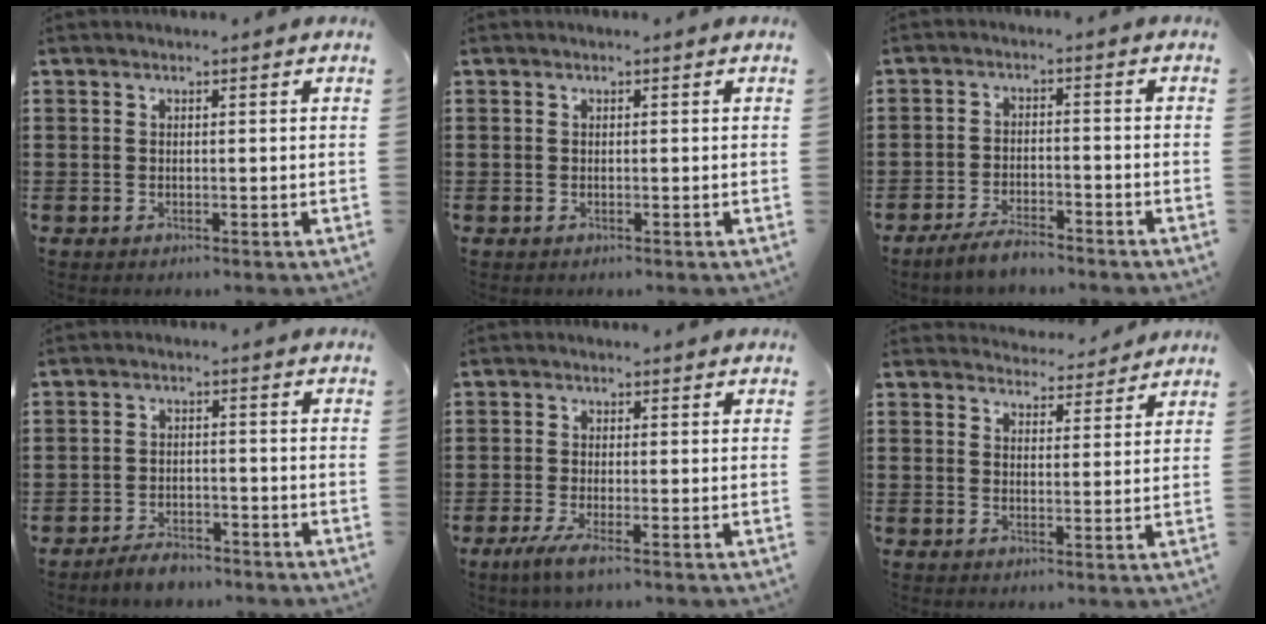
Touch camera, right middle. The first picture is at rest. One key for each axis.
{"total": 0.0}
{"total": 4.0, "fx": -3.6, "fy": 0.8, "fz": 1.7, "tx": -0.042, "ty": 0.000, "tz": -0.073}
{"total": 3.4, "fx": -3.2, "fy": 0.9, "fz": 0.9, "tx": -0.016, "ty": 0.009, "tz": -0.063}
{"total": 2.7, "fx": -1.5, "fy": 0.2, "fz": 2.2, "tx": -0.053, "ty": -0.008, "tz": -0.031}
{"total": 3.1, "fx": 3.1, "fy": 0.4, "fz": -0.1, "tx": 0.002, "ty": -0.012, "tz": 0.058}